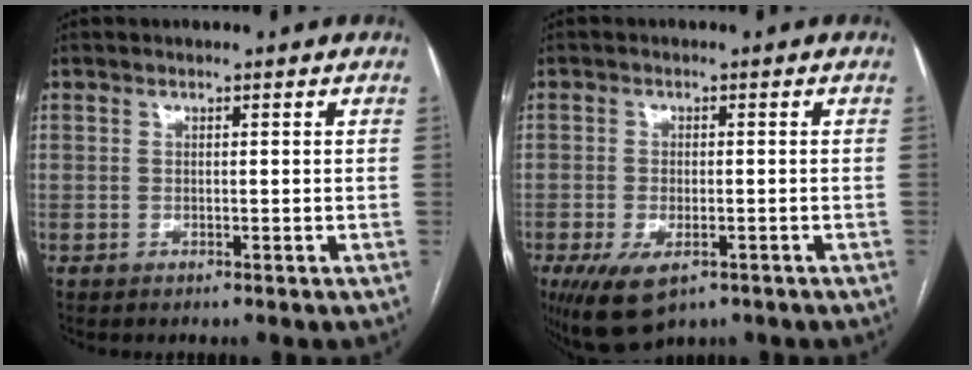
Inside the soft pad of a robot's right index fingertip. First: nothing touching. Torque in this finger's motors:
{"motor_torque": [0.96, -0.66, 0.47, 0.08]}